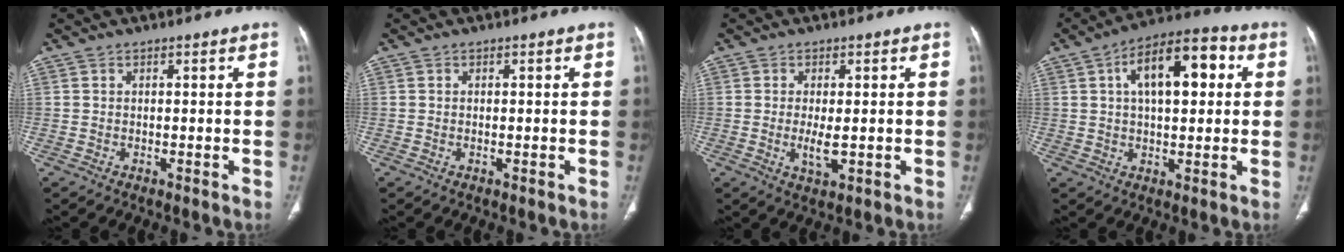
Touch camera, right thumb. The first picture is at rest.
{"total": 0.0}
{"total": 4.1, "force": [-0.5, 1.7, 3.8], "torque": [-0.072, -0.009, -0.006]}
{"total": 13.8, "force": [3.4, 6.7, 11.6], "torque": [-0.165, 0.022, 0.048]}